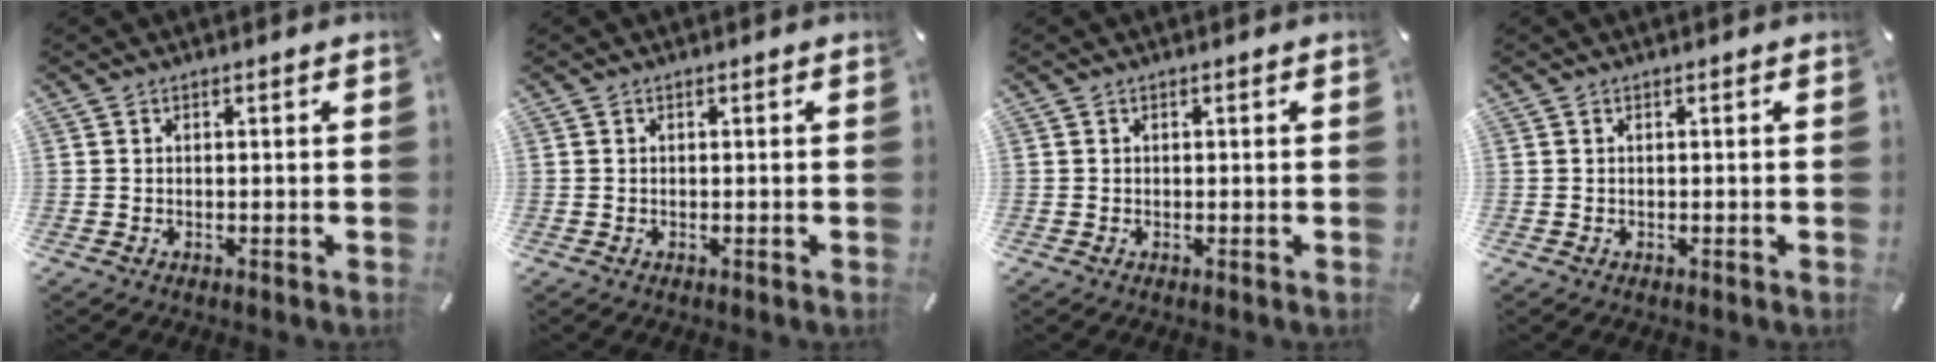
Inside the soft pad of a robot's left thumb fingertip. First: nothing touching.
{"total": 0.0}
{"total": 0.0}
{"total": 0.0}